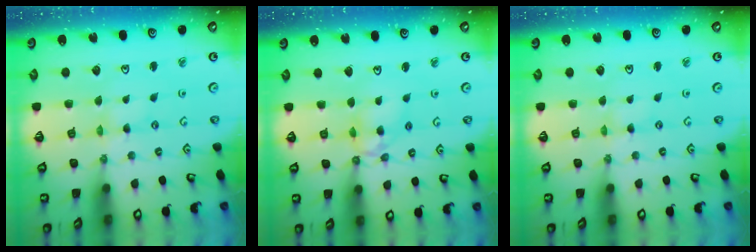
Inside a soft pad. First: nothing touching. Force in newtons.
{"total": 10.1, "press": 10.1, "slide": 1.0}
{"total": 0.0}